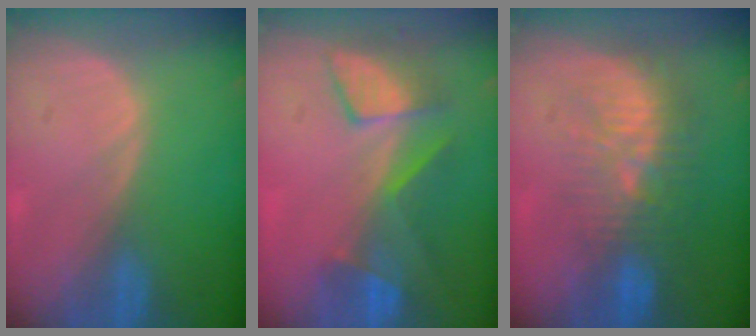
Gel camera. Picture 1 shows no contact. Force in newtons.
{"total": 7.4, "press": 7.1, "slide": 1.9}
{"total": 9.7, "press": 9.1, "slide": 3.6}